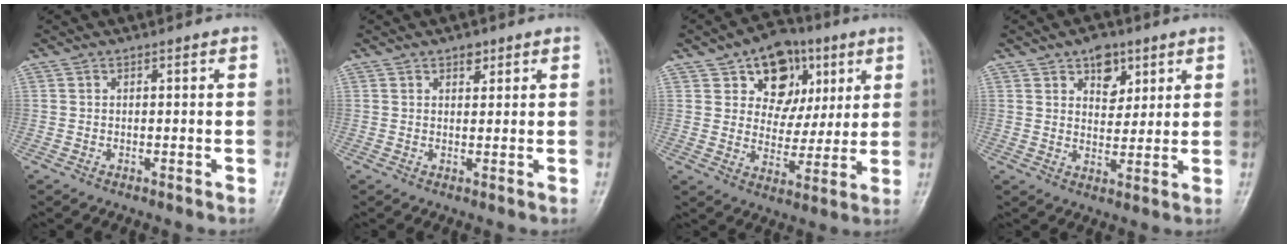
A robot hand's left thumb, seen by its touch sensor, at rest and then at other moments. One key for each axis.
{"total": 2.1, "fx": 1.3, "fy": 1.3, "fz": 1.1, "tx": -0.004, "ty": -0.006, "tz": 0.019}
{"total": 13.6, "fx": 6.2, "fy": 9.9, "fz": 7.0, "tx": -0.053, "ty": -0.020, "tz": 0.098}
{"total": 6.7, "fx": 3.6, "fy": 4.3, "fz": 3.6, "tx": -0.021, "ty": -0.018, "tz": 0.054}